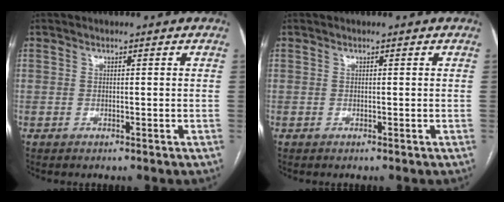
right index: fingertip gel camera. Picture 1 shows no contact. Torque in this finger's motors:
{"motor_torque": [0.04, 0.04, 0.00, 0.00]}